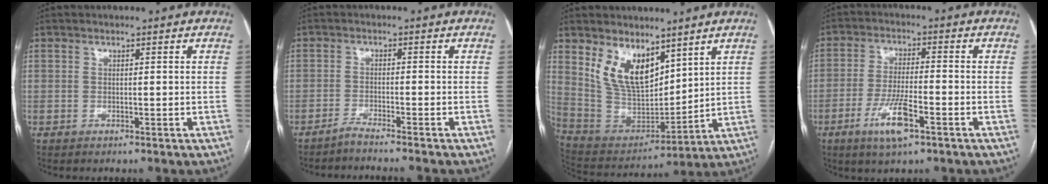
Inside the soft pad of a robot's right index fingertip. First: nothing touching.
{"total": 3.7, "force": [-3.3, -1.2, 1.1], "torque": [-0.013, -0.004, -0.054]}
{"total": 11.8, "force": [7.0, 6.1, 7.3], "torque": [-0.147, 0.007, 0.151]}
{"total": 7.8, "force": [-3.9, 1.3, 6.6], "torque": [-0.130, -0.011, -0.067]}